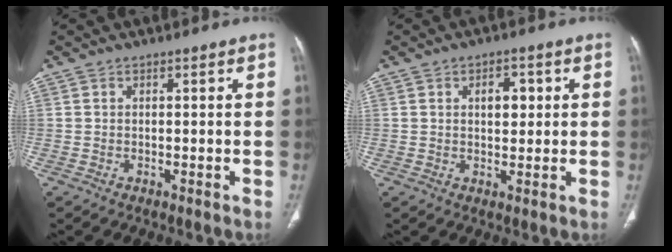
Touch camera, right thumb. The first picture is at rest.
{"total": 4.3, "force": [1.1, 2.5, 3.3], "torque": [-0.035, -0.002, 0.017]}